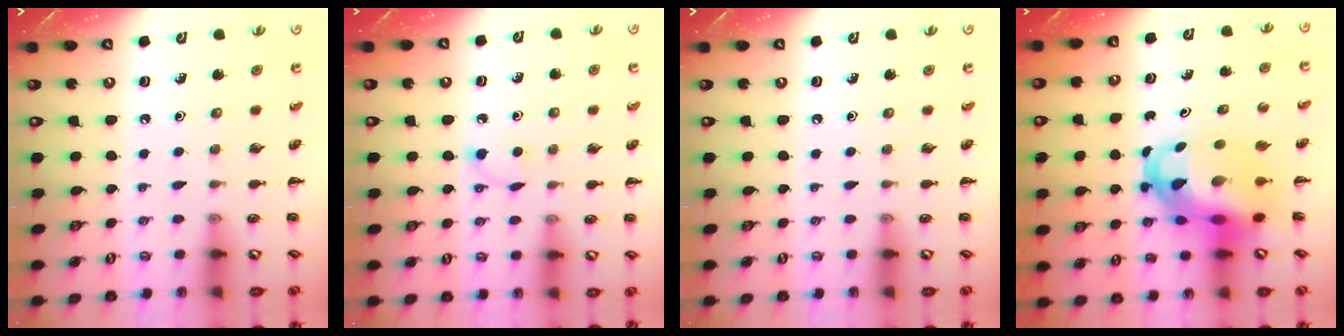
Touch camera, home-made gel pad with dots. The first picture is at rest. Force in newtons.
{"total": 2.8, "press": 2.7, "slide": 0.9}
{"total": 0.0}
{"total": 11.4, "press": 11.0, "slide": 2.9}